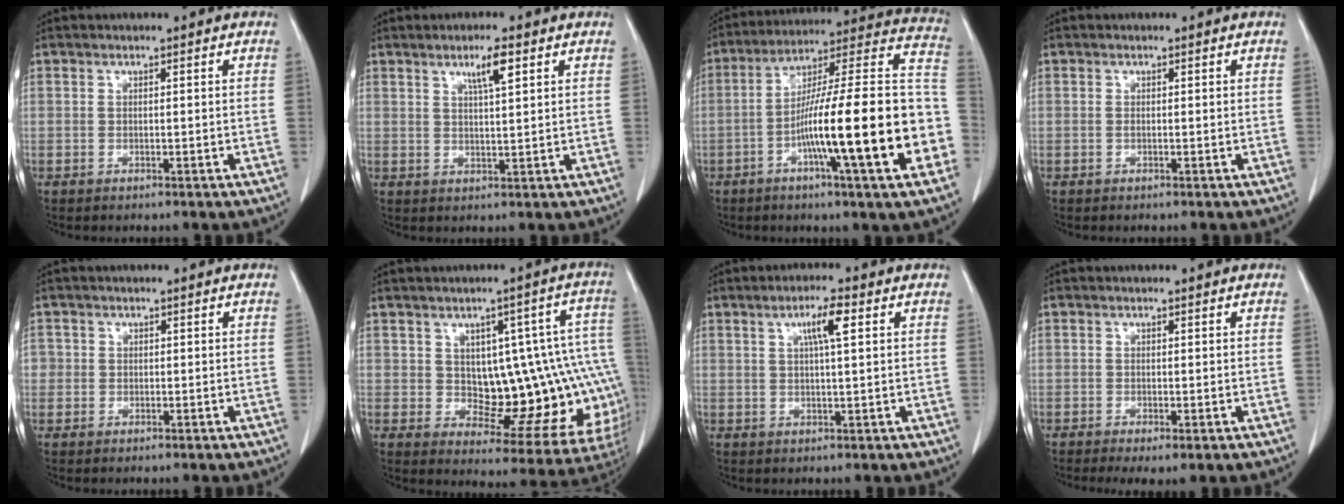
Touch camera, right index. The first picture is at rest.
{"total": 4.1, "force": [2.3, 0.3, 3.5], "torque": [-0.060, 0.000, 0.038]}
{"total": 24.2, "force": [-6.6, 1.4, 23.2], "torque": [-0.287, 0.011, -0.107]}
{"total": 0.0}
{"total": 1.8, "force": [-0.1, 1.8, 0.2], "torque": [0.008, 0.005, -0.004]}
{"total": 15.8, "force": [0.2, 6.2, 14.5], "torque": [-0.134, 0.031, 0.018]}
{"total": 4.5, "force": [1.7, 0.3, 4.2], "torque": [-0.075, 0.005, 0.028]}
{"total": 2.6, "force": [-1.6, 0.7, 2.0], "torque": [-0.029, -0.007, -0.021]}